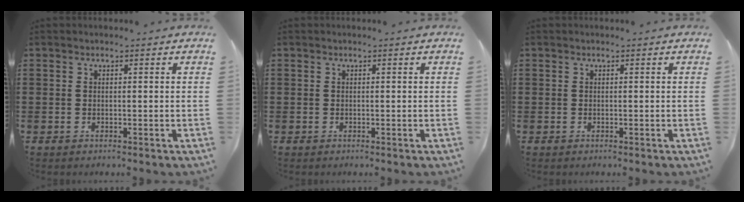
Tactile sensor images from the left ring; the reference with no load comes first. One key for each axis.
{"total": 0.0}
{"total": 0.0}